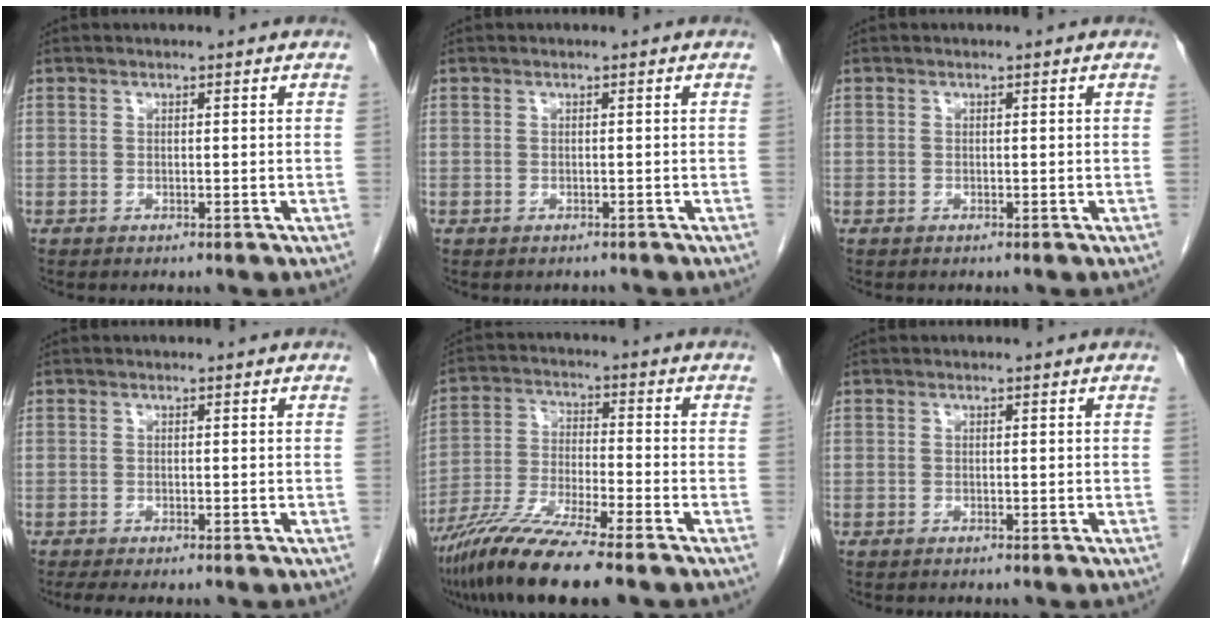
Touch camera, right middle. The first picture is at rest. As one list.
[{"total": 0.8, "force": [-0.7, 0.4, 0.1], "torque": [-0.006, 0.000, -0.010]}, {"total": 0.0}, {"total": 2.5, "force": [-1.9, 0.6, 1.5], "torque": [-0.025, -0.009, -0.028]}, {"total": 12.4, "force": [-9.3, 0.0, 8.2], "torque": [-0.160, -0.034, -0.168]}, {"total": 0.0}]